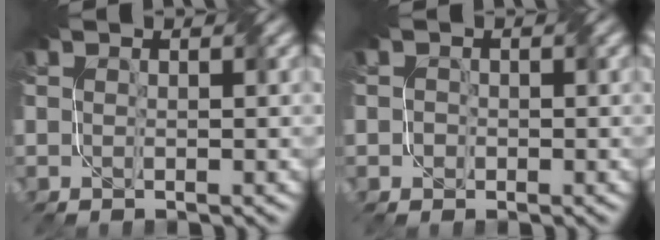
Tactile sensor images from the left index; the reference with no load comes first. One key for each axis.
{"total": 0.6, "fx": -0.4, "fy": 0.4, "fz": 0.1, "tx": 0.006, "ty": 0.004, "tz": -0.009}